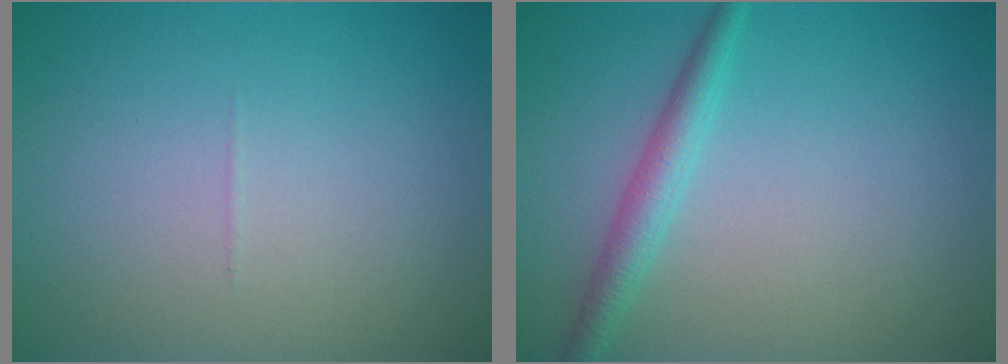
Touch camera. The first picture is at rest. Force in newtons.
{"total": 2.4, "press": 2.4, "slide": 0.1}